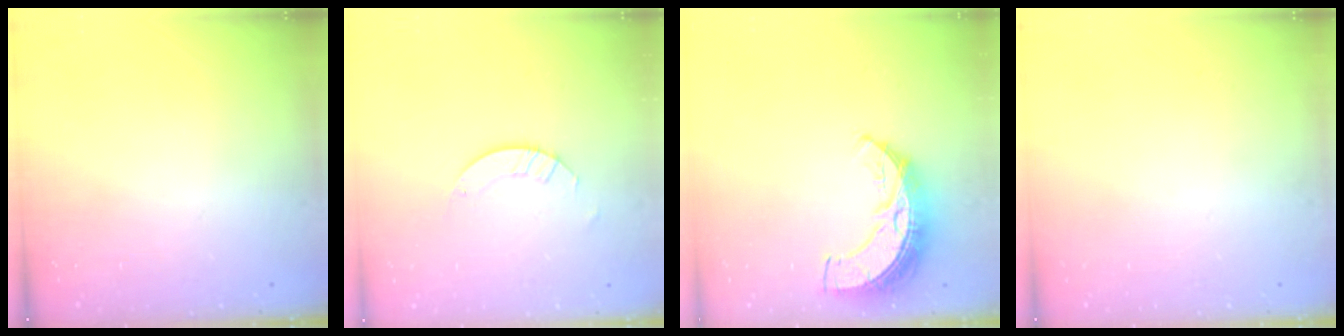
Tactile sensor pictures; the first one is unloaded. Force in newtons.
{"total": 2.9, "press": 2.9, "slide": 0.3}
{"total": 9.6, "press": 9.6, "slide": 0.6}
{"total": 0.0}